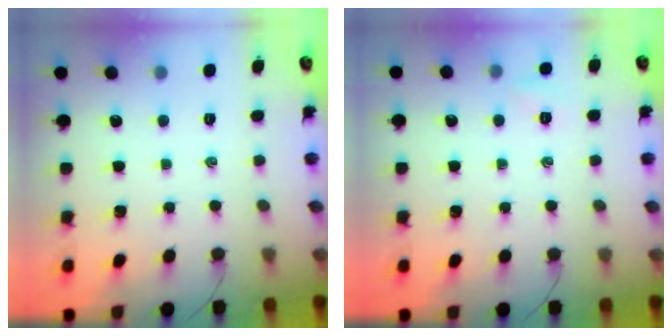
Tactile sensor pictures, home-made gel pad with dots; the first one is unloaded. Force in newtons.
{"total": 2.8, "press": 2.7, "slide": 0.8}